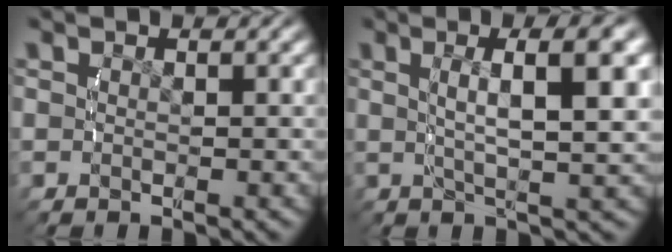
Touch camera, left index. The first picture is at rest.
{"total": 6.1, "force": [1.5, 0.7, 5.8], "torque": [-0.080, 0.009, 0.029]}